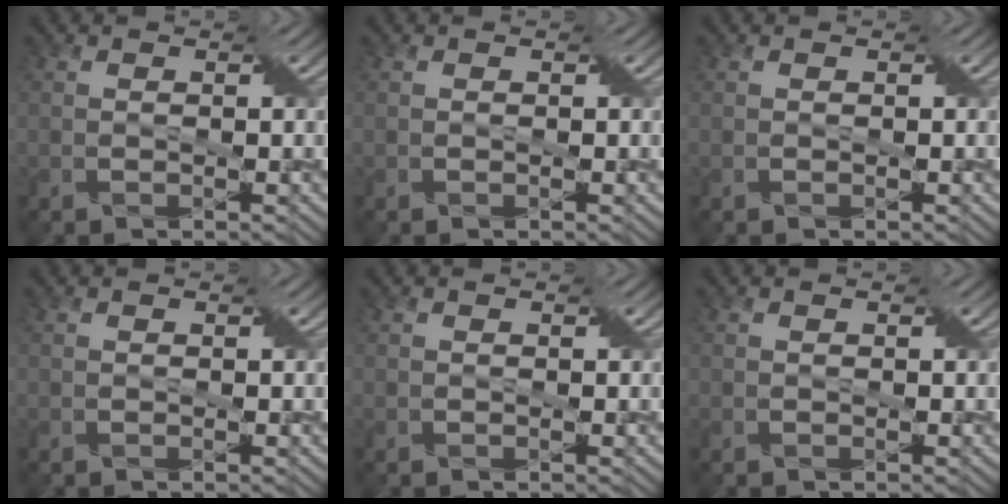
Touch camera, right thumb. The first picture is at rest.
{"total": 0.0}
{"total": 0.0}
{"total": 0.0}
{"total": 0.0}
{"total": 0.0}